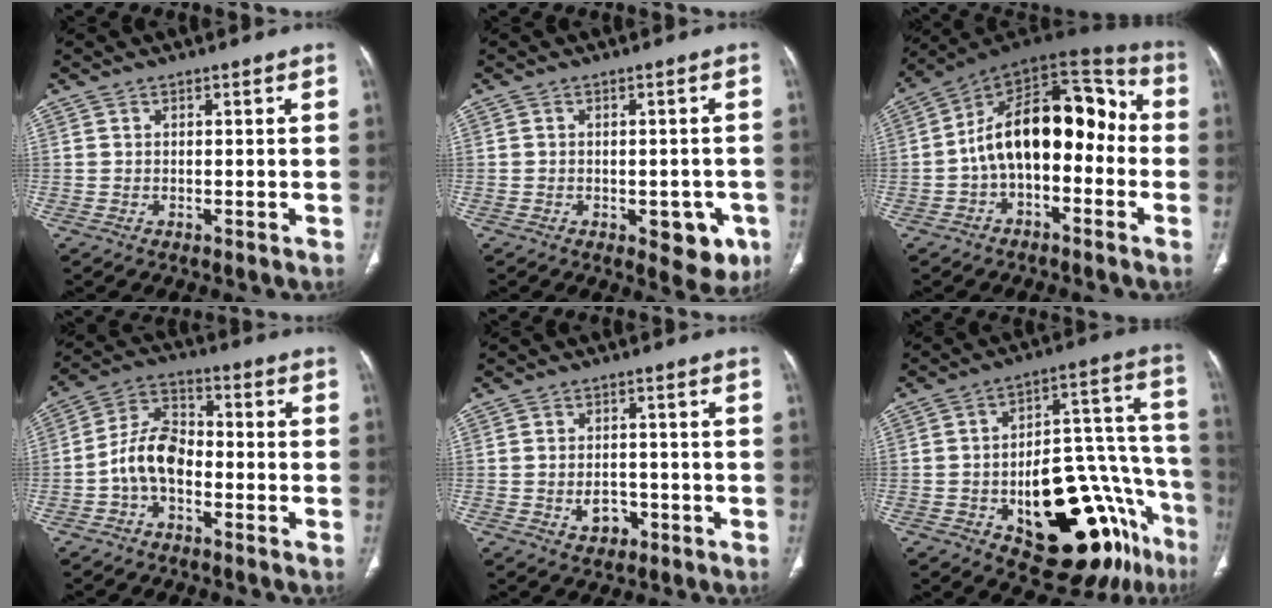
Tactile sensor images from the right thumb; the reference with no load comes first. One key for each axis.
{"total": 7.4, "fx": -2.9, "fy": 4.0, "fz": 5.6, "tx": -0.037, "ty": 0.004, "tz": -0.027}
{"total": 18.5, "fx": -1.9, "fy": 10.8, "fz": 14.9, "tx": -0.201, "ty": 0.069, "tz": -0.043}
{"total": 9.2, "fx": -2.6, "fy": 5.6, "fz": 6.8, "tx": -0.123, "ty": 0.036, "tz": -0.061}
{"total": 4.3, "fx": -1.5, "fy": 3.2, "fz": 2.5, "tx": -0.026, "ty": 0.013, "tz": -0.018}
{"total": 26.3, "fx": -12.2, "fy": 11.3, "fz": 20.3, "tx": -0.198, "ty": 0.092, "tz": -0.160}